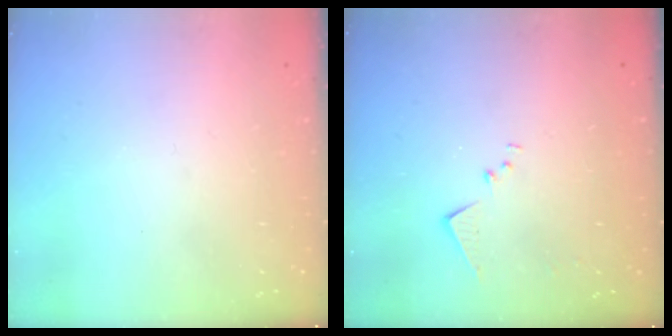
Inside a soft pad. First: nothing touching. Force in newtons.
{"total": 7.5, "press": 7.4, "slide": 0.6}